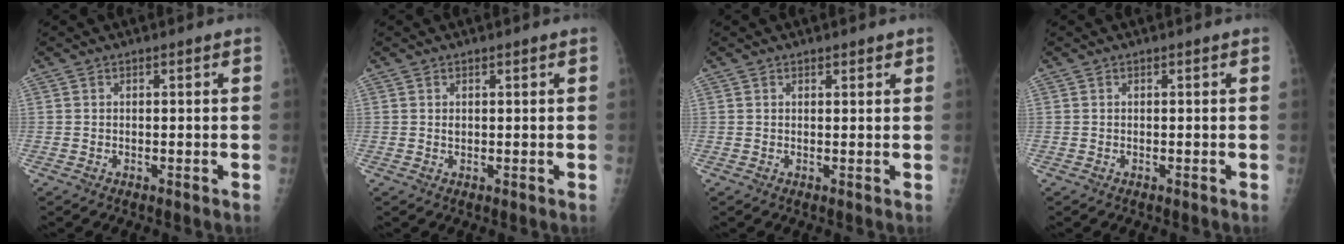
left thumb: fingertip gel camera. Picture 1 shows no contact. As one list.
[{"total": 0.9, "force": [0.3, 0.7, 0.5], "torque": [-0.005, -0.001, 0.007]}, {"total": 1.1, "force": [0.8, 0.5, 0.5], "torque": [0.000, -0.005, 0.009]}, {"total": 0.0}]